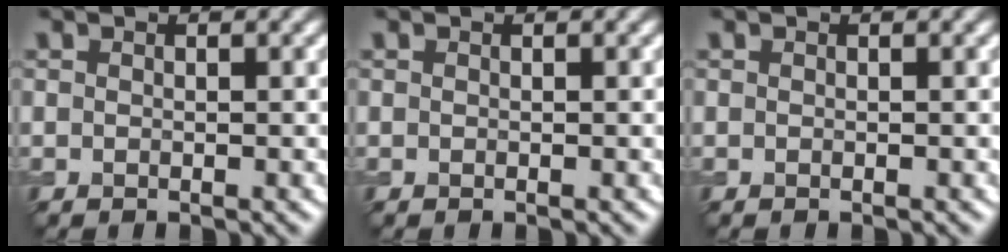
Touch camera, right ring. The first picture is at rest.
{"total": 0.0}
{"total": 0.0}